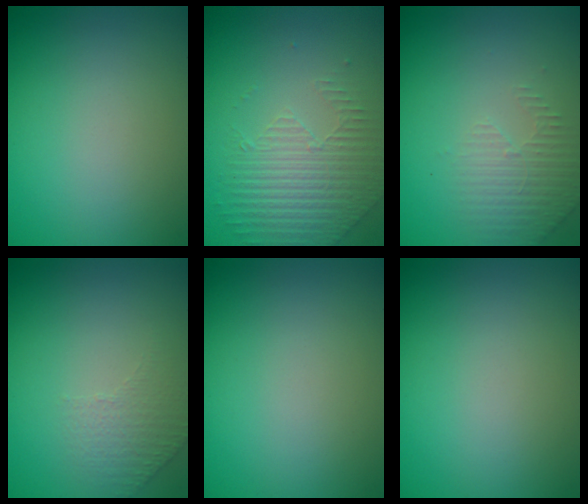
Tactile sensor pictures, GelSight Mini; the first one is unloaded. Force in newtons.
{"total": 2.1, "press": 1.8, "slide": 1.0}
{"total": 2.3, "press": 2.2, "slide": 0.6}
{"total": 1.3, "press": 0.8, "slide": 1.1}
{"total": 0.0}
{"total": 0.0}